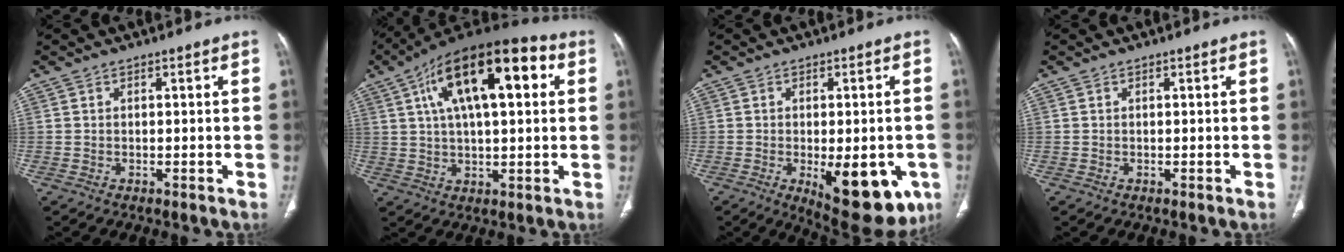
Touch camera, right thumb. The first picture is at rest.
{"total": 21.7, "force": [6.9, 9.0, 18.5], "torque": [-0.291, 0.020, 0.105]}
{"total": 15.7, "force": [-5.2, 6.8, 13.2], "torque": [-0.130, -0.007, -0.049]}
{"total": 0.0}